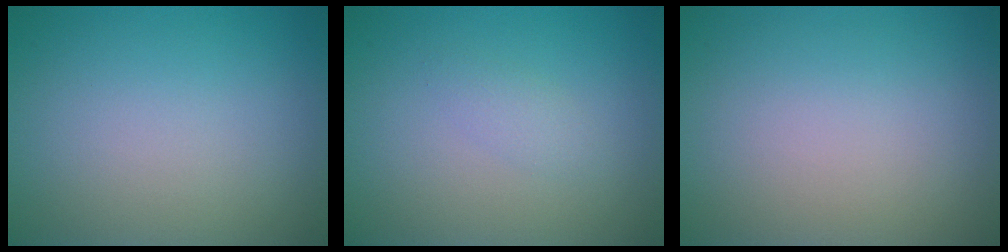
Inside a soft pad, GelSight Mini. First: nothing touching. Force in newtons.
{"total": 1.1, "press": 1.1, "slide": 0.0}
{"total": 0.0}